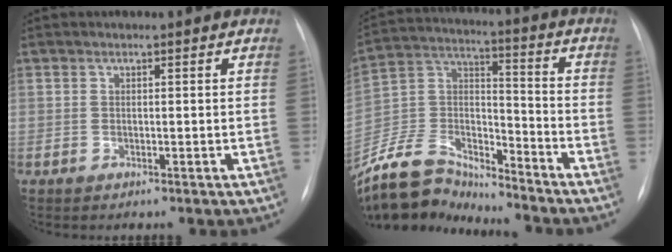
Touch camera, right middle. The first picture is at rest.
{"total": 14.6, "force": [-14.0, 3.2, 2.4], "torque": [-0.044, 0.045, -0.259]}